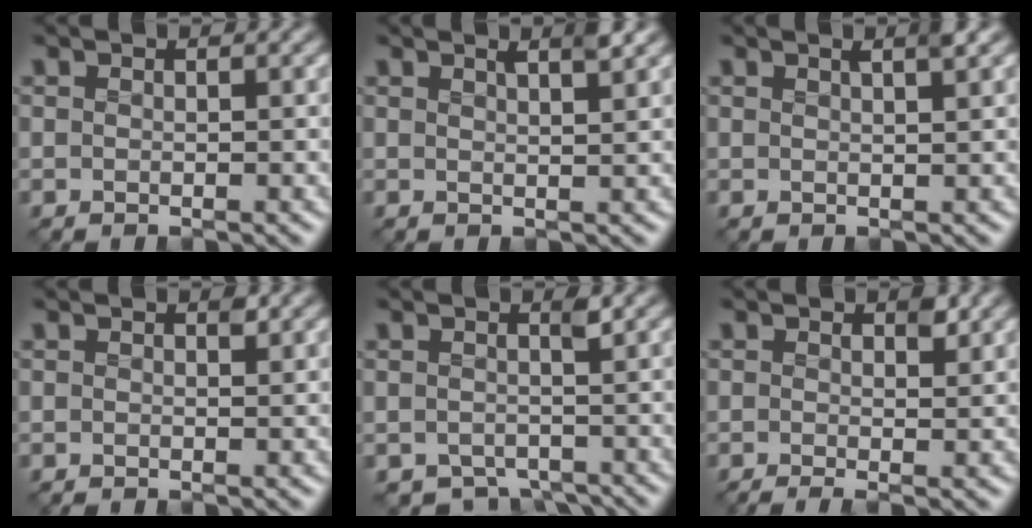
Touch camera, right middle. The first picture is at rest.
{"total": 2.1, "force": [1.3, 0.4, 1.6], "torque": [-0.009, 0.007, 0.004]}
{"total": 1.8, "force": [0.9, 0.4, 1.4], "torque": [-0.014, 0.003, 0.003]}
{"total": 0.0}
{"total": 2.6, "force": [-1.8, 1.3, 1.4], "torque": [-0.012, -0.016, -0.030]}
{"total": 1.7, "force": [0.0, 0.3, 1.7], "torque": [-0.023, -0.008, -0.006]}